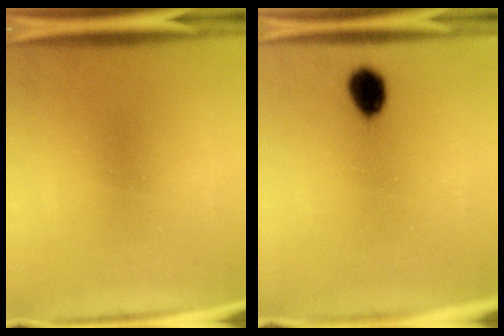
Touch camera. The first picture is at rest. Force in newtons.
{"total": 6.1}